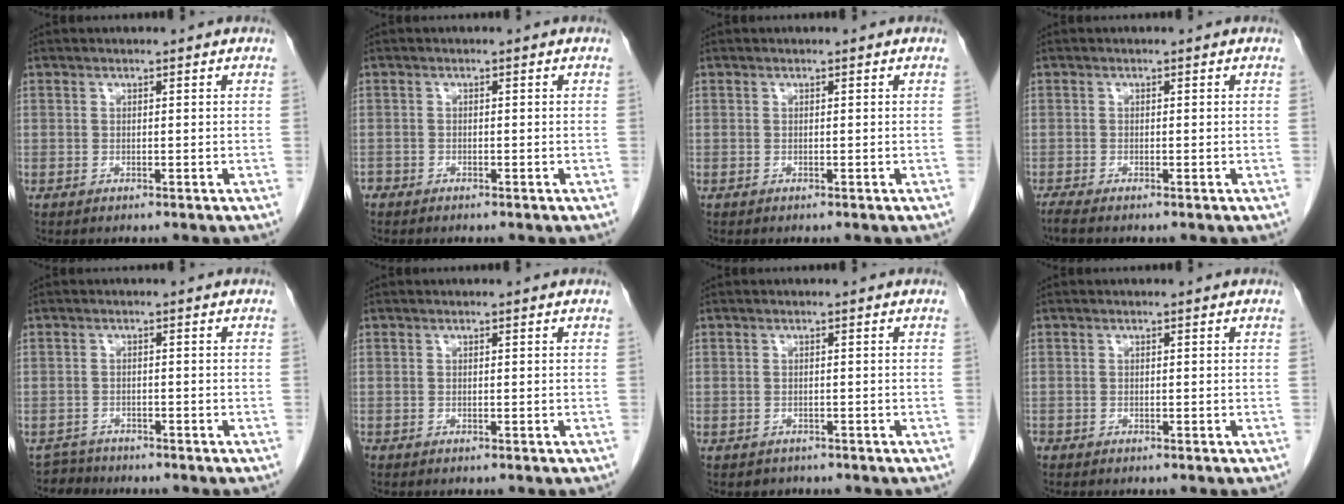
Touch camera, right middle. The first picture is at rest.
{"total": 1.1, "force": [-1.0, 0.6, 0.1], "torque": [-0.005, -0.001, -0.017]}
{"total": 0.0}
{"total": 1.2, "force": [-1.1, -0.2, 0.6], "torque": [-0.020, -0.006, -0.023]}
{"total": 2.5, "force": [-2.2, 0.5, -1.0], "torque": [0.020, -0.005, -0.042]}
{"total": 0.0}
{"total": 1.3, "force": [-1.0, 0.8, -0.1], "torque": [-0.006, 0.001, -0.017]}
{"total": 0.6, "force": [-0.5, 0.3, 0.1], "torque": [-0.007, 0.000, -0.011]}